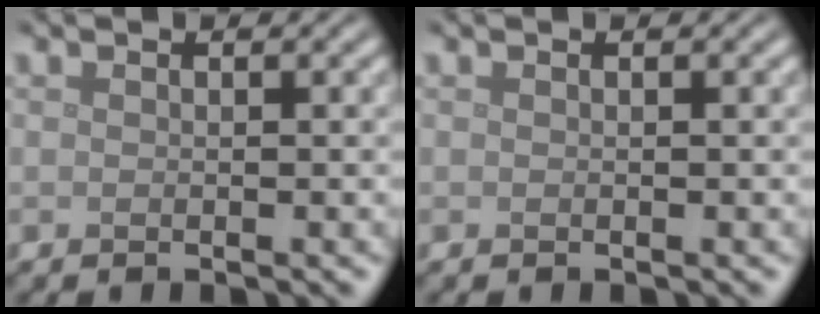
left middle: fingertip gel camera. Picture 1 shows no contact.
{"total": 0.0}